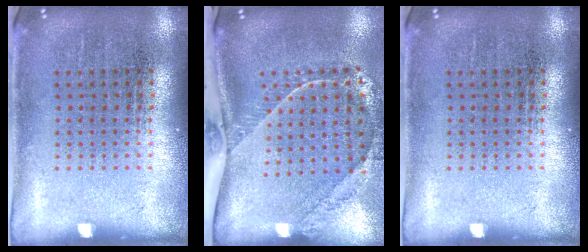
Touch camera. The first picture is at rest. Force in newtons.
{"total": 2.4, "press": 1.7, "slide": 1.7}
{"total": 0.0}